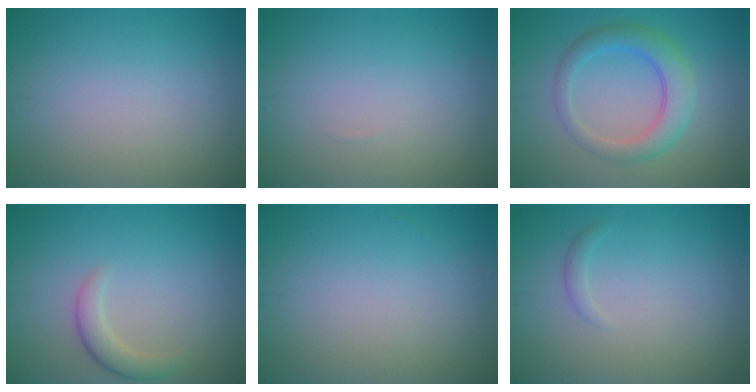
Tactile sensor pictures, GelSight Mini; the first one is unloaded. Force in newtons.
{"total": 0.0}
{"total": 4.1, "press": 4.1, "slide": 0.2}
{"total": 2.1, "press": 2.1, "slide": 0.1}
{"total": 0.0}
{"total": 0.7, "press": 0.7, "slide": 0.0}